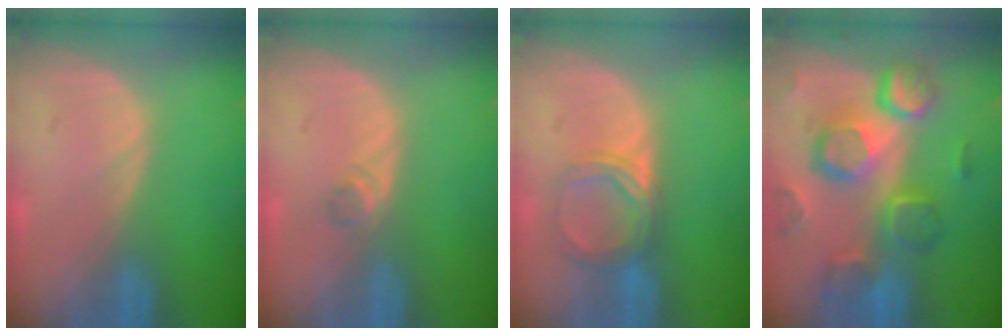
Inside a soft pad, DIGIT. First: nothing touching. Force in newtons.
{"total": 1.6, "press": 1.4, "slide": 0.8}
{"total": 4.9, "press": 4.6, "slide": 1.9}
{"total": 12.1, "press": 10.5, "slide": 6.0}